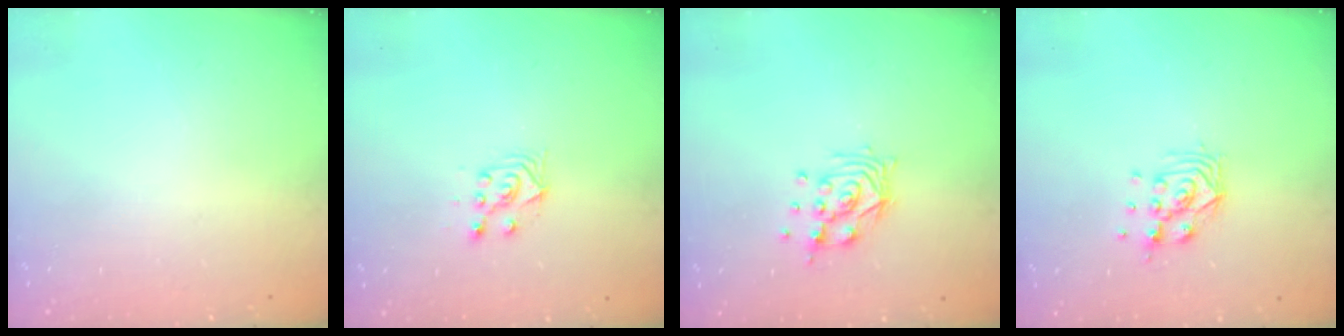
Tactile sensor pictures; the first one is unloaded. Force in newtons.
{"total": 4.9, "press": 4.8, "slide": 1.0}
{"total": 9.6, "press": 9.5, "slide": 1.2}
{"total": 7.8, "press": 7.8, "slide": 0.6}